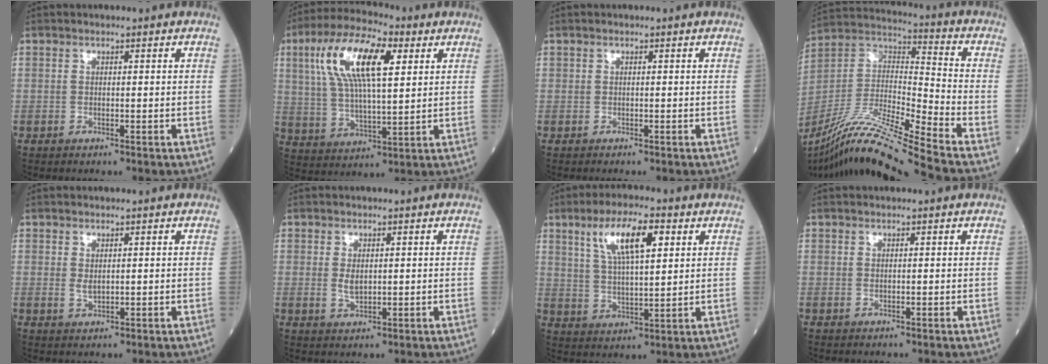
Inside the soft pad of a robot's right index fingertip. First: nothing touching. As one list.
[{"total": 15.0, "force": [5.3, 4.5, 13.3], "torque": [-0.264, 0.023, 0.094]}, {"total": 0.0}, {"total": 20.5, "force": [-17.2, -2.3, 11.0], "torque": [-0.232, -0.022, -0.319]}, {"total": 1.3, "force": [0.3, 0.6, 1.0], "torque": [-0.017, -0.004, 0.010]}, {"total": 2.2, "force": [0.3, 1.2, 1.8], "torque": [-0.035, -0.005, 0.008]}, {"total": 10.1, "force": [4.5, 2.5, 8.7], "torque": [-0.161, 0.011, 0.085]}, {"total": 0.0}]